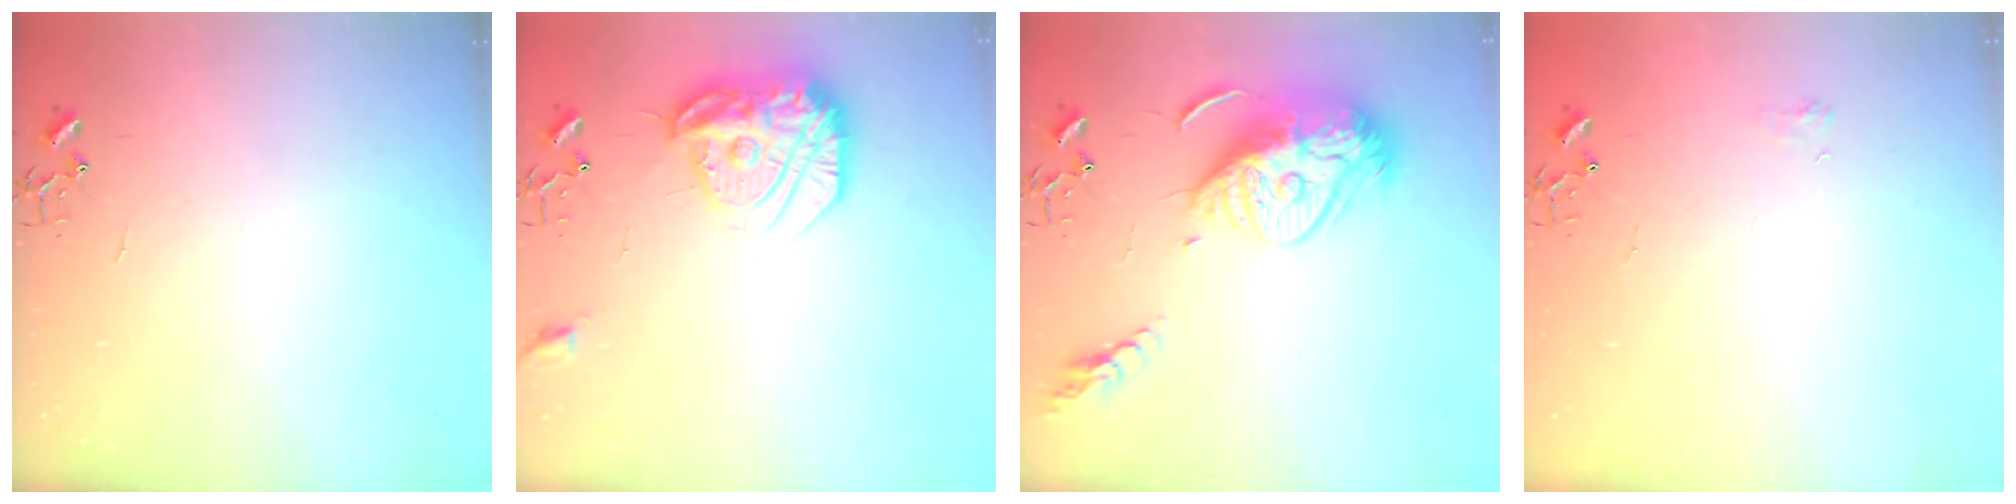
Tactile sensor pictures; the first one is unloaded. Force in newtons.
{"total": 18.0, "press": 17.9, "slide": 1.6}
{"total": 18.4, "press": 18.3, "slide": 1.7}
{"total": 5.1, "press": 5.1, "slide": 0.6}